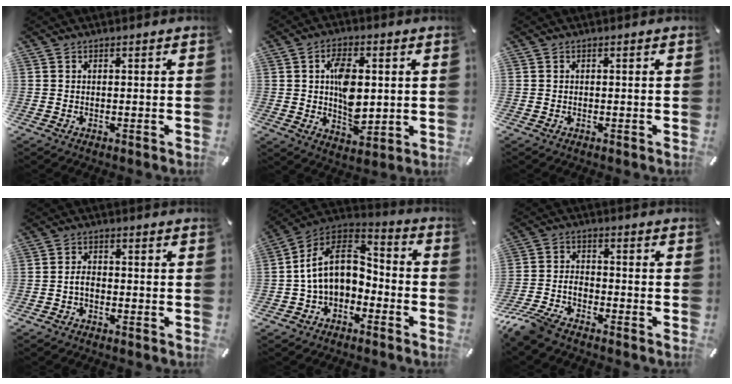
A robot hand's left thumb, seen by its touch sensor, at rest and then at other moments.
{"total": 10.7, "force": [1.3, 6.6, 8.3], "torque": [-0.145, -0.001, 0.020]}
{"total": 0.0}
{"total": 2.9, "force": [-1.2, 1.7, 2.0], "torque": [-0.044, 0.005, -0.024]}
{"total": 14.8, "force": [-1.0, 10.7, 10.2], "torque": [-0.210, 0.016, -0.020]}
{"total": 7.9, "force": [-6.6, 2.6, 3.3], "torque": [-0.082, 0.020, -0.133]}